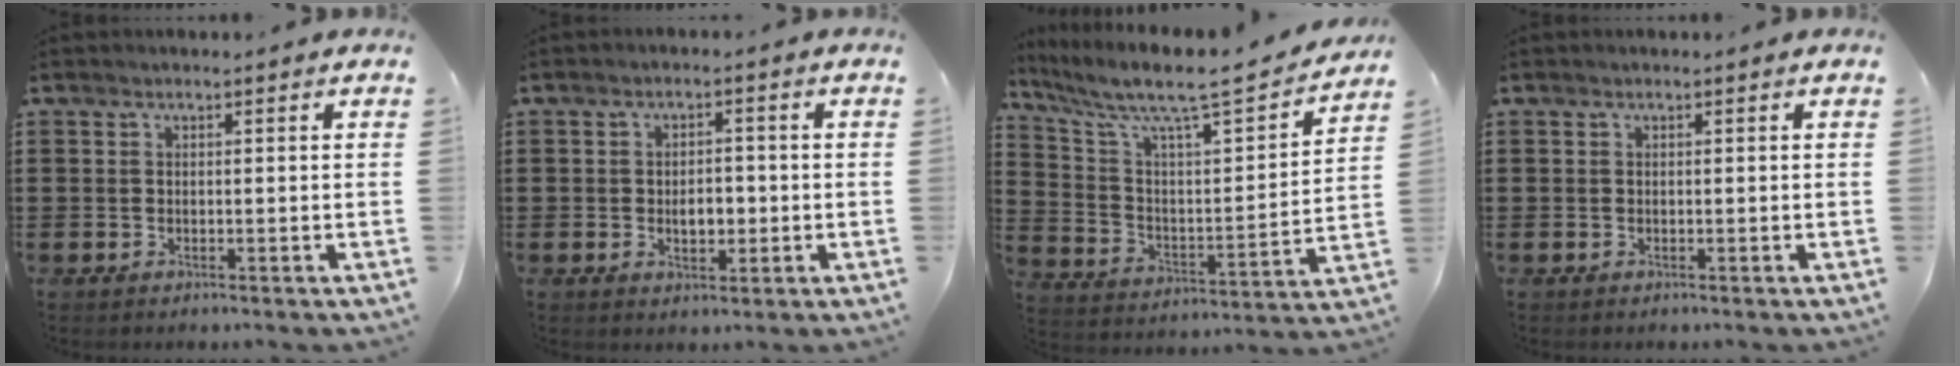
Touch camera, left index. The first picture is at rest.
{"total": 4.0, "force": [-0.7, 2.2, 3.2], "torque": [-0.056, 0.002, -0.017]}
{"total": 7.6, "force": [6.4, 0.8, 4.1], "torque": [-0.112, -0.055, 0.099]}
{"total": 0.0}